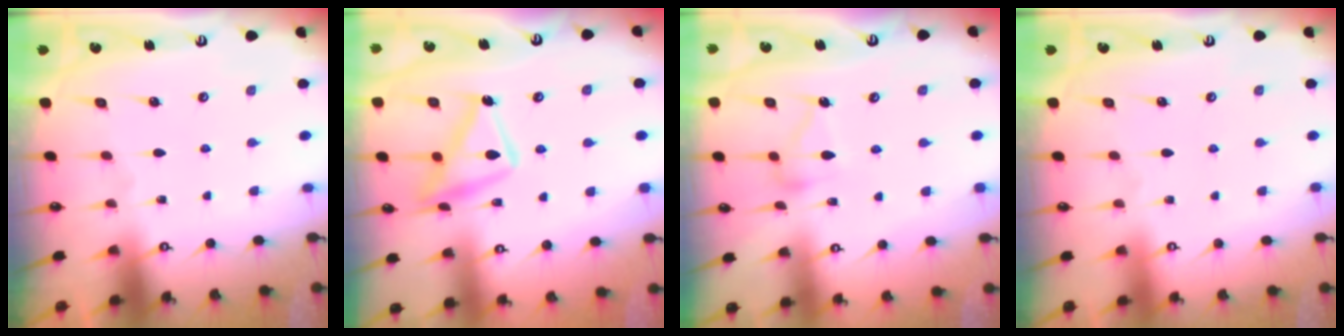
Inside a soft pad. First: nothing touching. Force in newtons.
{"total": 14.3, "press": 14.2, "slide": 1.2}
{"total": 10.6, "press": 10.6, "slide": 0.6}
{"total": 3.8, "press": 3.8, "slide": 0.1}